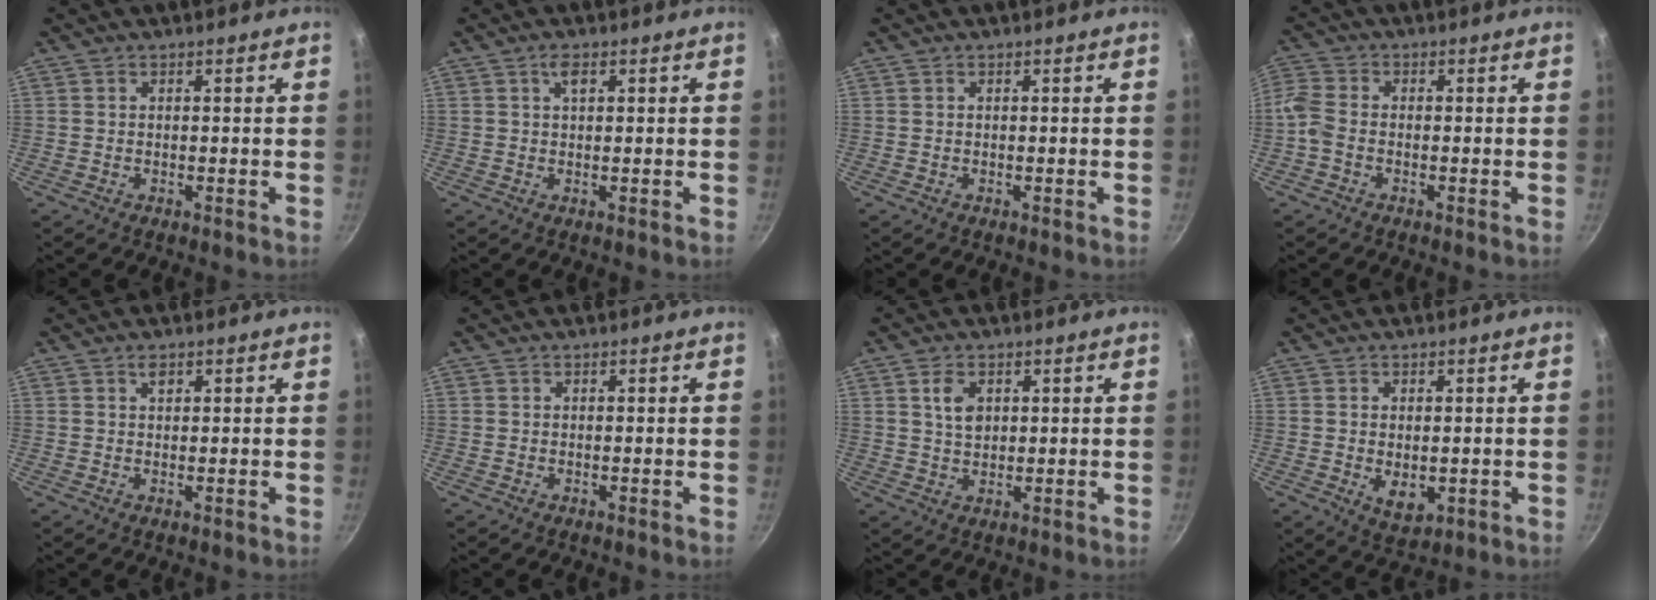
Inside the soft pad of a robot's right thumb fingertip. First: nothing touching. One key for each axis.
{"total": 2.2, "fx": 0.8, "fy": 1.0, "fz": 1.7, "tx": -0.028, "ty": 0.000, "tz": 0.013}
{"total": 0.0}
{"total": 3.9, "fx": -1.6, "fy": 2.5, "fz": 2.5, "tx": -0.066, "ty": 0.011, "tz": -0.050}
{"total": 1.4, "fx": 0.8, "fy": 0.9, "fz": 0.9, "tx": -0.008, "ty": -0.004, "tz": 0.011}
{"total": 0.0}
{"total": 4.5, "fx": 1.5, "fy": 3.0, "fz": 3.0, "tx": -0.044, "ty": -0.007, "tz": 0.030}
{"total": 5.1, "fx": -0.4, "fy": 3.2, "fz": 3.9, "tx": -0.058, "ty": -0.013, "tz": 0.002}